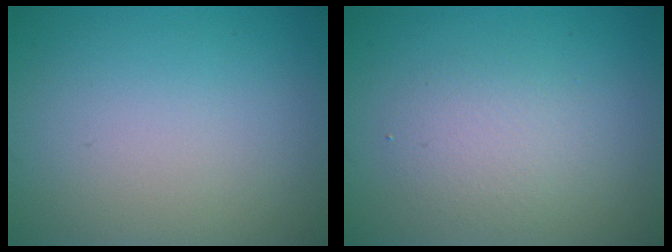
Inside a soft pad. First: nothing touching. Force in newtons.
{"total": 2.3, "press": 2.3, "slide": 0.0}